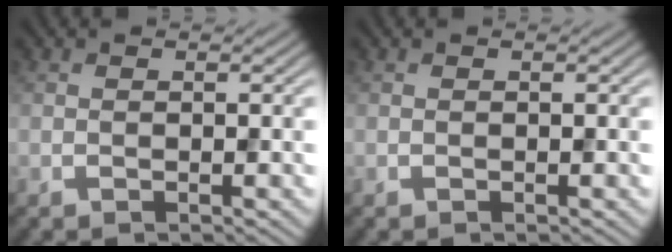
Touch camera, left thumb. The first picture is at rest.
{"total": 0.0}